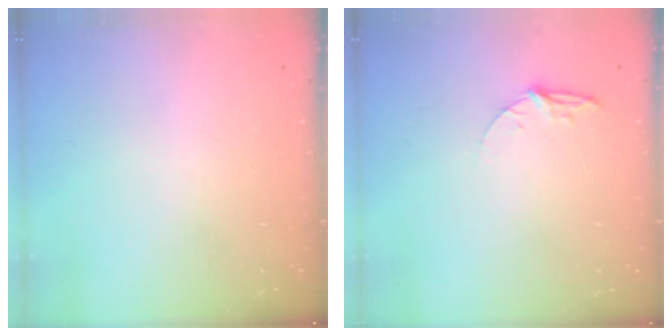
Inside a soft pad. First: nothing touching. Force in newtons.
{"total": 5.3, "press": 5.3, "slide": 0.5}